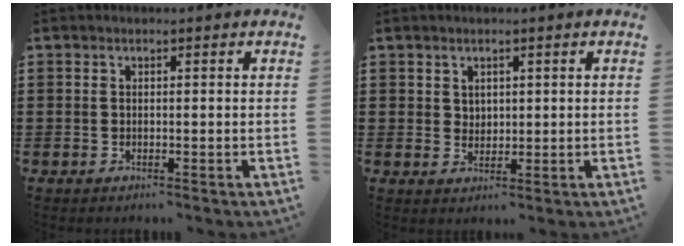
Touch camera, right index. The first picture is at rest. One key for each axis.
{"total": 2.0, "fx": 1.3, "fy": 1.5, "fz": 0.3, "tx": -0.010, "ty": 0.008, "tz": 0.025}